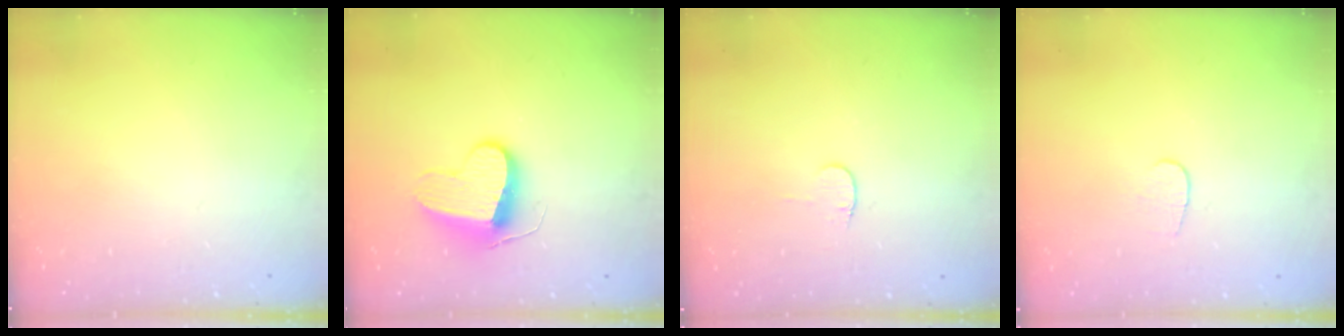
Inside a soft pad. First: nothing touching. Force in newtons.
{"total": 10.0, "press": 10.0, "slide": 0.6}
{"total": 3.2, "press": 3.1, "slide": 0.4}
{"total": 3.8, "press": 3.8, "slide": 0.4}